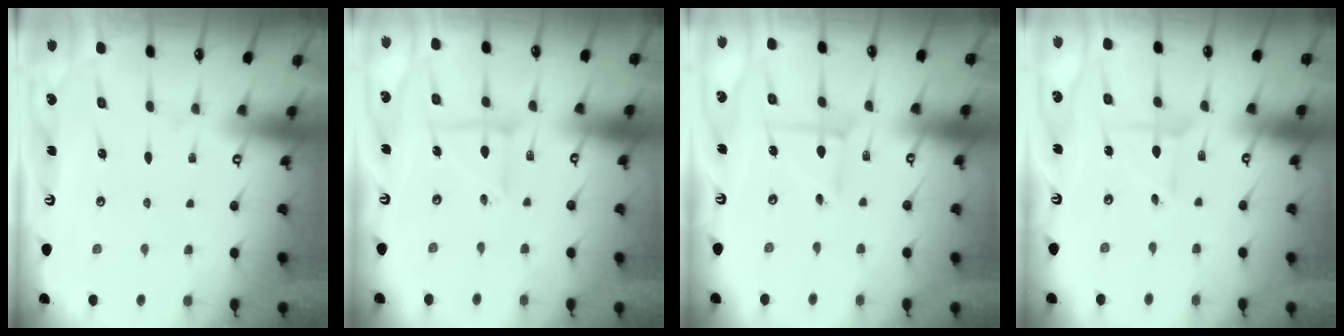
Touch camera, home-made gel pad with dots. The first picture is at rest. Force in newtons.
{"total": 4.7, "press": 4.7, "slide": 0.5}
{"total": 4.1, "press": 4.1, "slide": 0.4}
{"total": 3.0, "press": 3.0, "slide": 0.3}